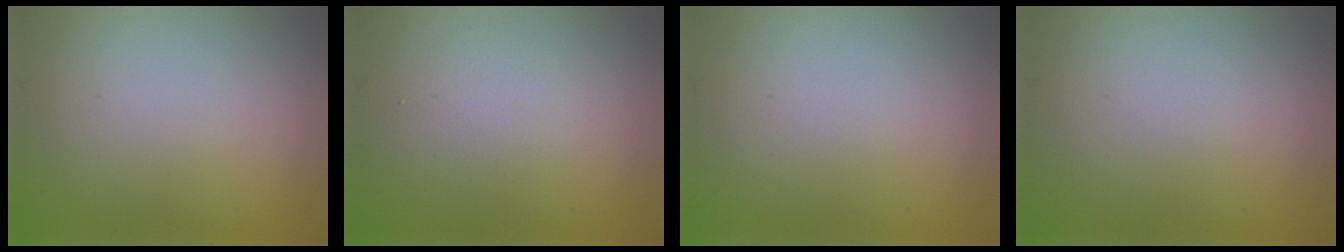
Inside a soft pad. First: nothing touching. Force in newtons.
{"total": 1.4, "press": 1.3, "slide": 0.1}
{"total": 0.0}
{"total": 0.0}